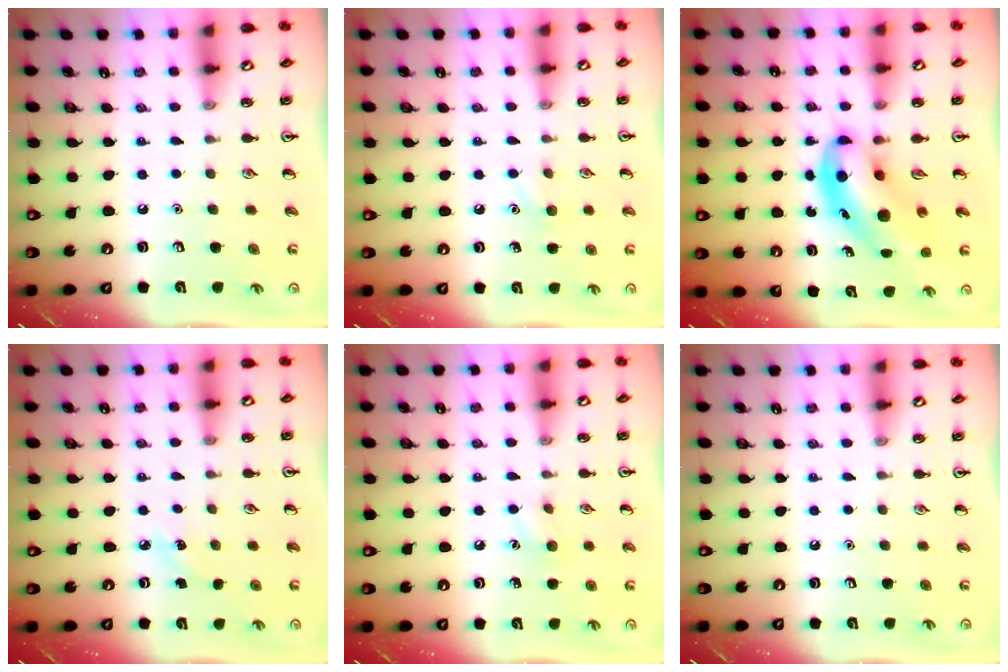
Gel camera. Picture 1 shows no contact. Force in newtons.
{"total": 5.3, "press": 5.1, "slide": 1.4}
{"total": 8.2, "press": 7.8, "slide": 2.4}
{"total": 3.2, "press": 3.0, "slide": 1.1}
{"total": 6.5, "press": 6.3, "slide": 1.6}
{"total": 0.0}